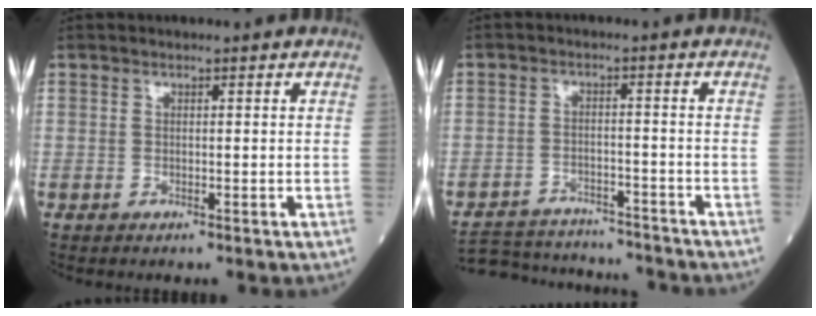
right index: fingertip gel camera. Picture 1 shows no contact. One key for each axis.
{"total": 13.3, "fx": -12.6, "fy": 3.0, "fz": 2.9, "tx": -0.054, "ty": 0.010, "tz": -0.183}